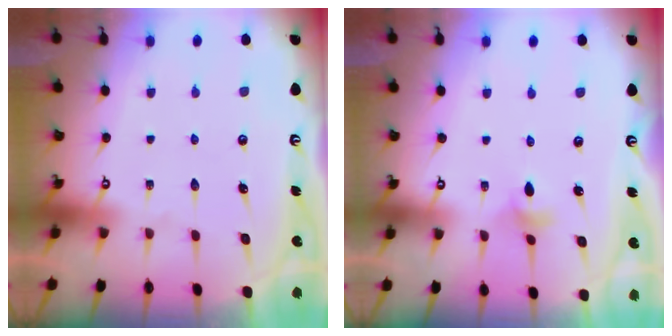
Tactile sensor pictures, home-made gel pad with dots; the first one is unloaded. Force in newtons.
{"total": 3.2, "press": 3.2, "slide": 0.5}